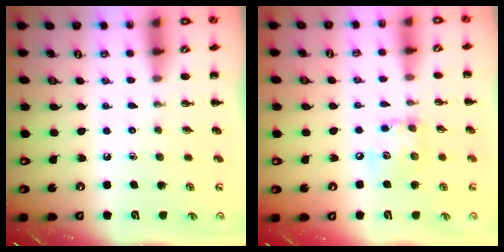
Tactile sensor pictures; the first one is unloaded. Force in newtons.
{"total": 9.0, "press": 9.0, "slide": 0.6}